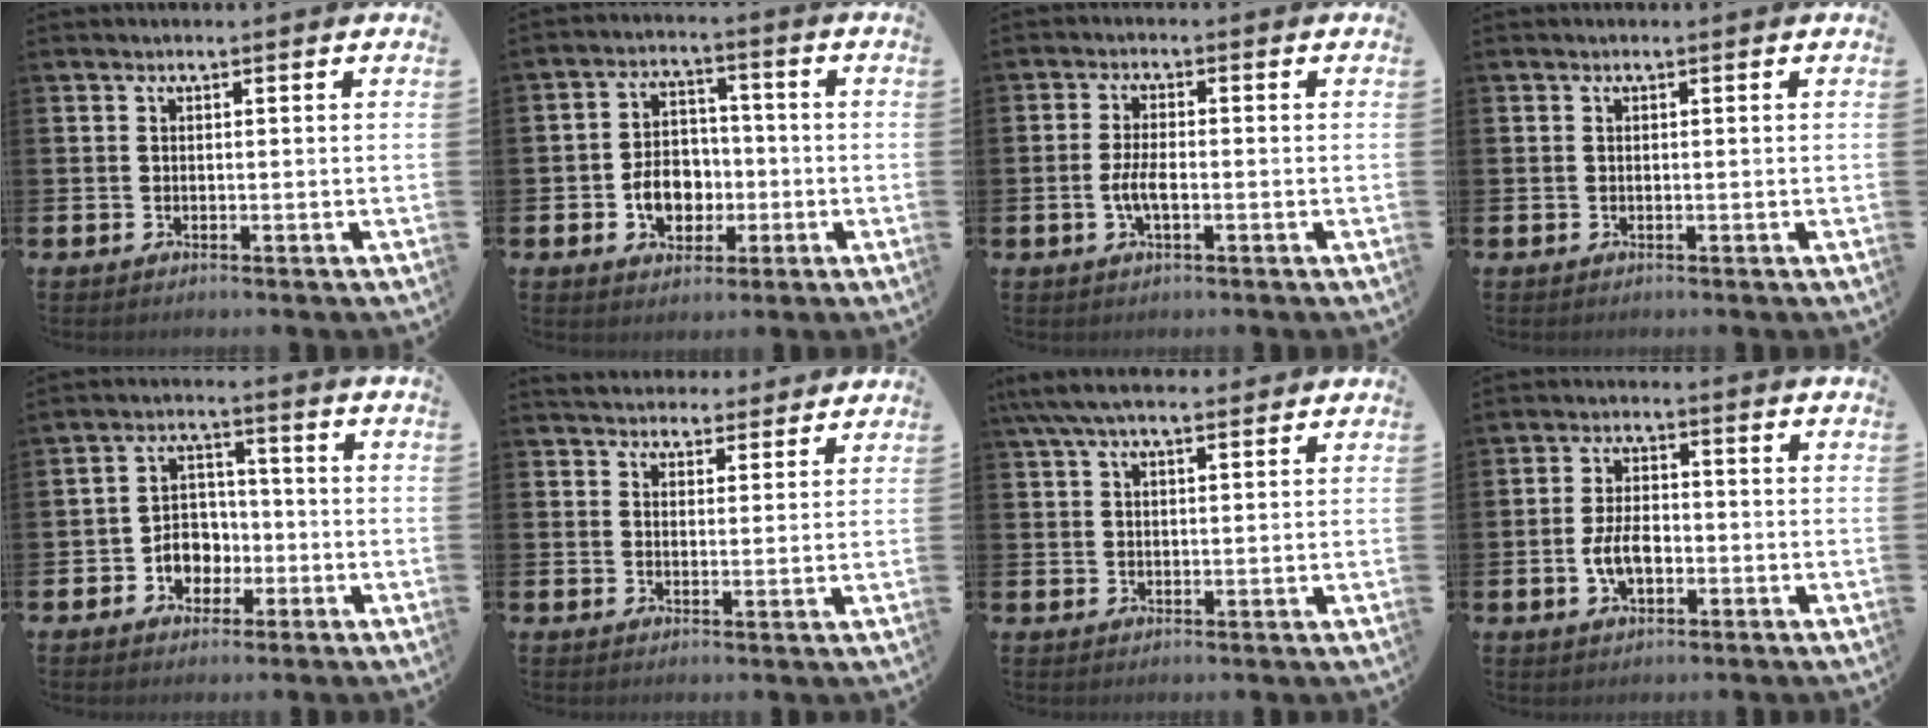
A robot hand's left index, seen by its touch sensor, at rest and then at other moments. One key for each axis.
{"total": 6.0, "fx": -1.5, "fy": 4.7, "fz": 3.3, "tx": -0.050, "ty": 0.007, "tz": -0.033}
{"total": 3.1, "fx": -0.8, "fy": 1.1, "fz": 2.8, "tx": -0.056, "ty": -0.001, "tz": -0.018}
{"total": 0.0}
{"total": 4.6, "fx": -1.5, "fy": 4.0, "fz": 1.6, "tx": -0.031, "ty": 0.002, "tz": -0.034}
{"total": 4.1, "fx": 3.9, "fy": 1.1, "fz": -0.2, "tx": -0.001, "ty": -0.023, "tz": 0.071}
{"total": 5.6, "fx": 4.7, "fy": 1.5, "fz": 2.8, "tx": -0.066, "ty": -0.008, "tz": 0.086}
{"total": 4.7, "fx": -1.0, "fy": 2.6, "fz": 3.7, "tx": -0.056, "ty": 0.002, "tz": -0.019}